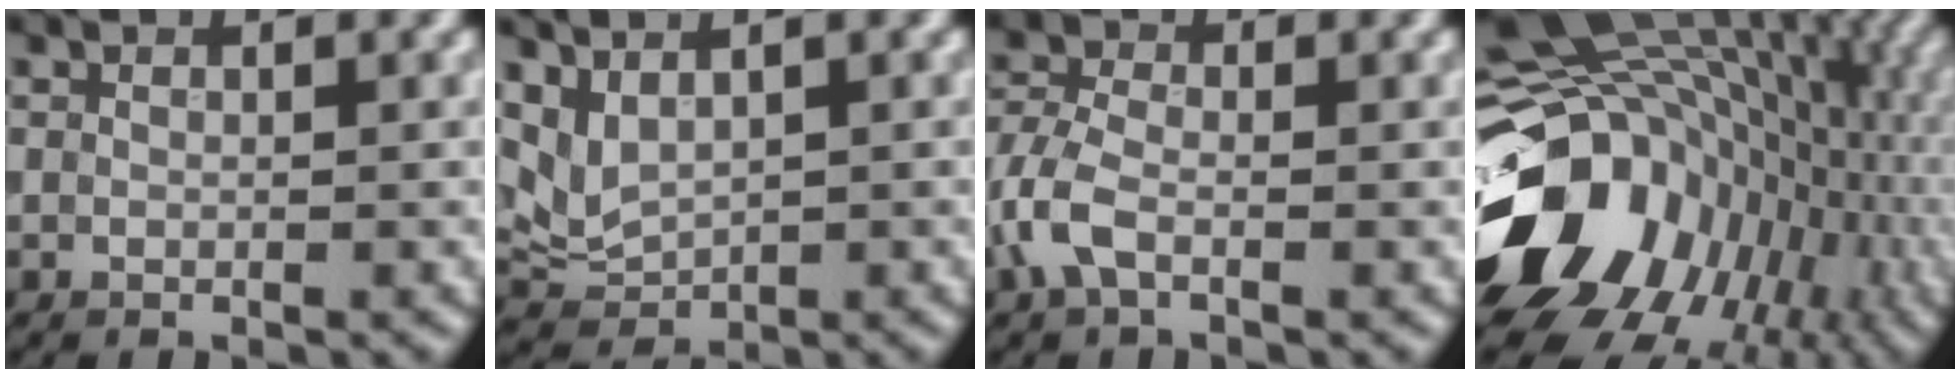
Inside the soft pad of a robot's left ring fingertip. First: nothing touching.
{"total": 2.7, "force": [1.5, 1.5, 1.7], "torque": [-0.043, -0.003, 0.040]}
{"total": 3.5, "force": [-1.4, 1.9, 2.5], "torque": [-0.064, 0.005, -0.042]}
{"total": 18.4, "force": [-4.3, 14.1, 11.0], "torque": [-0.196, -0.031, -0.045]}